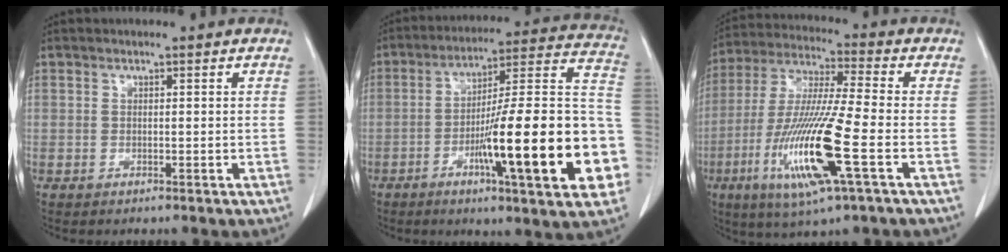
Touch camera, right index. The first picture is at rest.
{"total": 25.1, "force": [-7.2, 2.4, 23.9], "torque": [-0.272, 0.011, -0.106]}
{"total": 16.9, "force": [-5.5, 0.5, 16.0], "torque": [-0.333, -0.023, -0.104]}